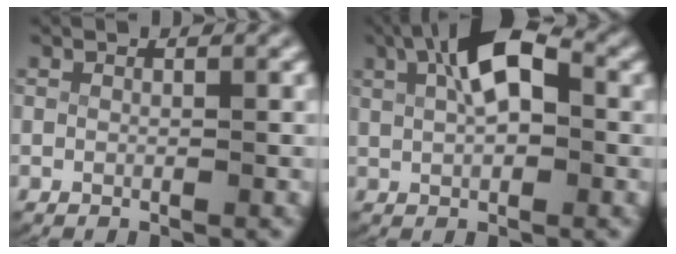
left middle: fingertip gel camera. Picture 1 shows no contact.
{"total": 6.5, "force": [2.2, 2.8, 5.4], "torque": [-0.096, 0.003, 0.039]}